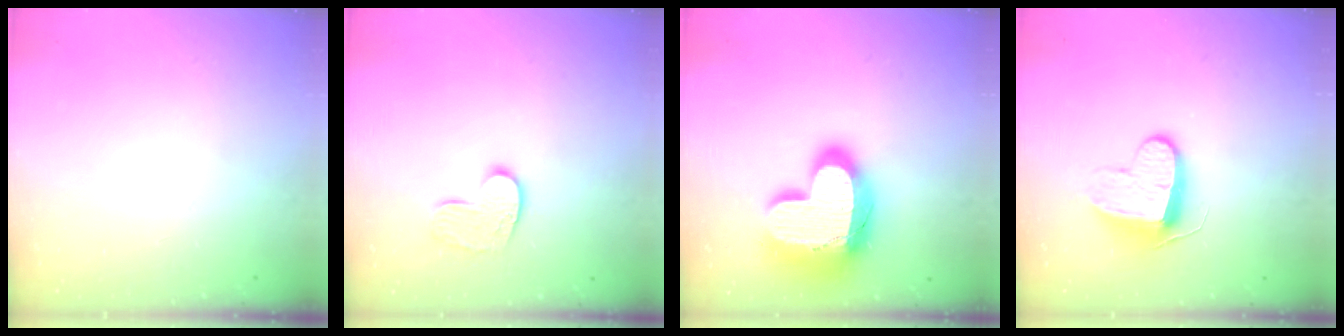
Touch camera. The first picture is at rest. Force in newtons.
{"total": 9.5, "press": 9.5, "slide": 0.6}
{"total": 20.9, "press": 20.9, "slide": 1.8}
{"total": 9.7, "press": 9.7, "slide": 0.2}